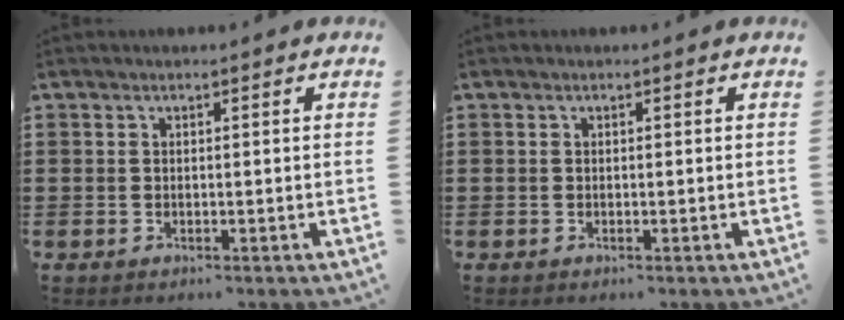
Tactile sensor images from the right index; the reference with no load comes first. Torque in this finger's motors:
{"motor_torque": [-0.09, 0.03, 0.00, 0.01]}